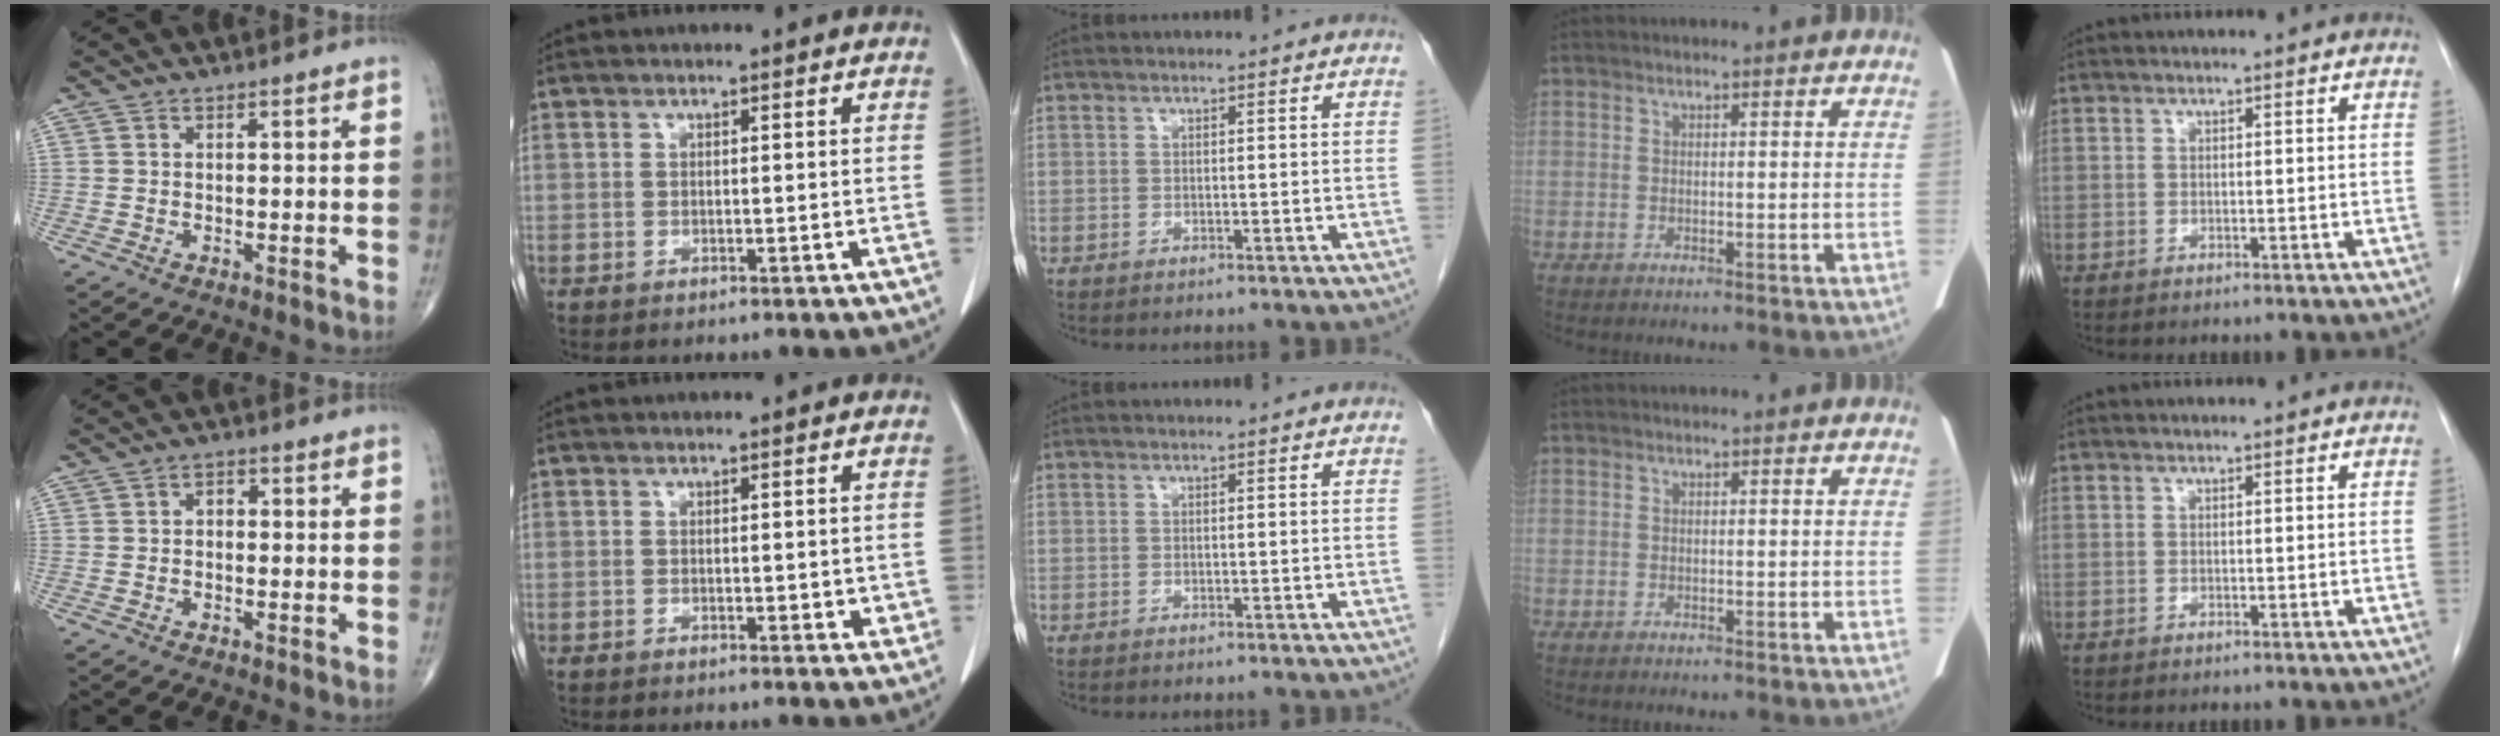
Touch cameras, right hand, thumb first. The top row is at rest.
{"thumb": {"total": 2.0, "force": [0.0, 1.5, 1.4], "torque": [-0.012, 0.009, -0.005]}, "index": {"total": 2.3, "force": [0.1, 1.3, 1.9], "torque": [-0.018, -0.002, 0.005]}}